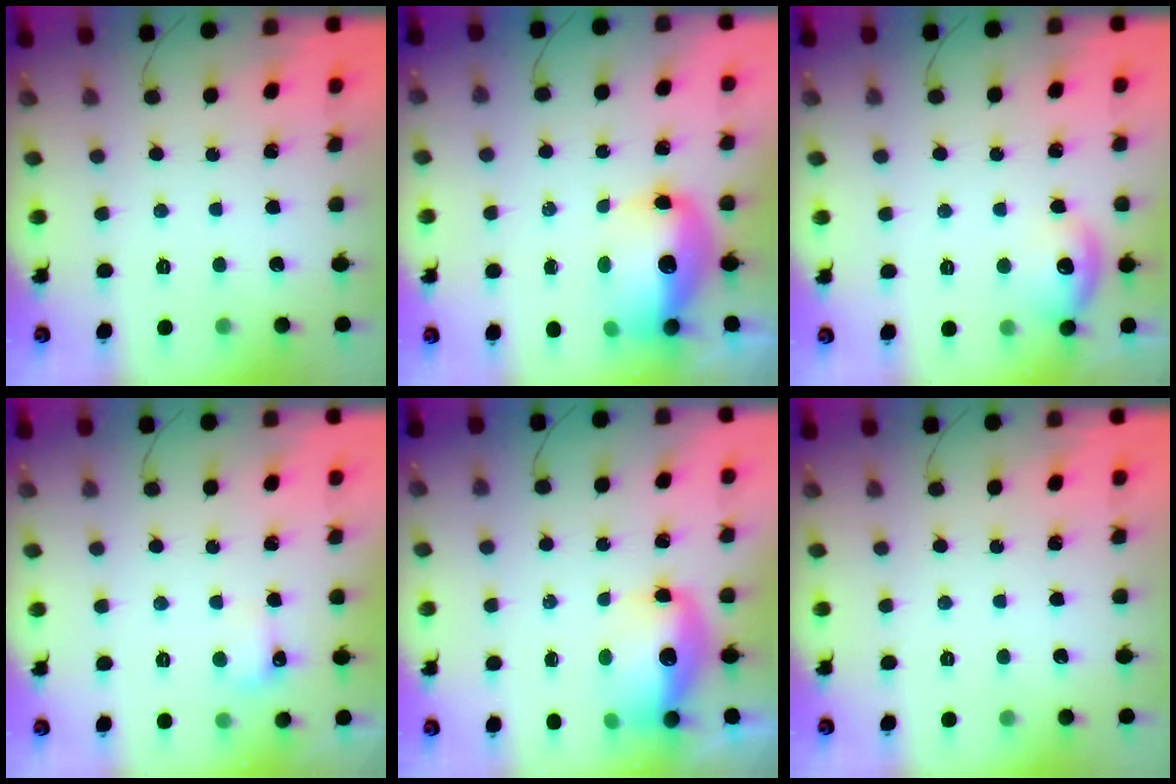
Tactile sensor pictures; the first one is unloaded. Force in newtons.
{"total": 13.5, "press": 13.2, "slide": 3.1}
{"total": 9.1, "press": 9.0, "slide": 1.3}
{"total": 4.9, "press": 4.7, "slide": 1.4}
{"total": 11.3, "press": 11.0, "slide": 2.5}
{"total": 0.0}